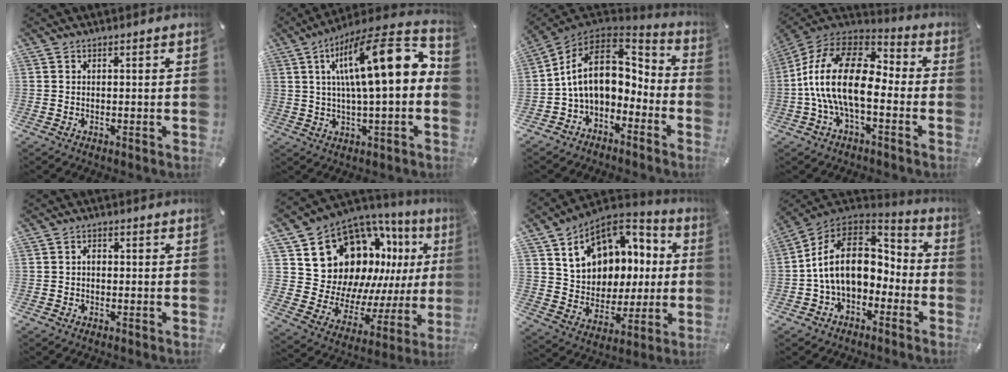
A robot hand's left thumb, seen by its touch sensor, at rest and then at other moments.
{"total": 18.7, "force": [4.8, 4.7, 17.5], "torque": [-0.277, -0.022, 0.064]}
{"total": 15.1, "force": [0.5, 10.3, 11.0], "torque": [-0.204, 0.005, 0.012]}
{"total": 19.9, "force": [-2.6, 10.7, 16.6], "torque": [-0.328, 0.023, -0.040]}
{"total": 1.6, "force": [-0.2, 1.2, 1.1], "torque": [-0.023, 0.006, -0.006]}
{"total": 17.7, "force": [9.8, 12.9, 7.3], "torque": [-0.112, -0.094, 0.202]}
{"total": 14.8, "force": [4.7, 12.2, 6.9], "torque": [-0.107, -0.023, 0.095]}
{"total": 17.3, "force": [0.0, 12.4, 12.1], "torque": [-0.237, 0.011, -0.001]}